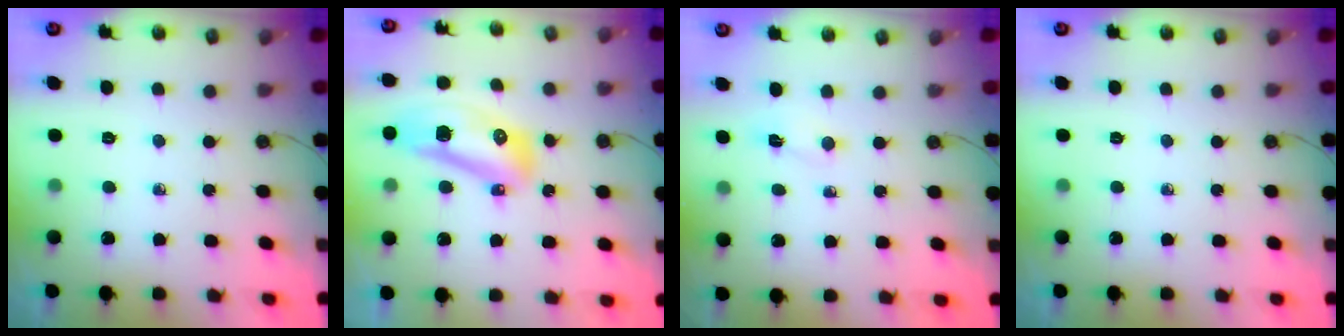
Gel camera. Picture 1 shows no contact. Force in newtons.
{"total": 13.5, "press": 13.4, "slide": 1.6}
{"total": 4.0, "press": 1.2, "slide": 3.8}
{"total": 0.0}